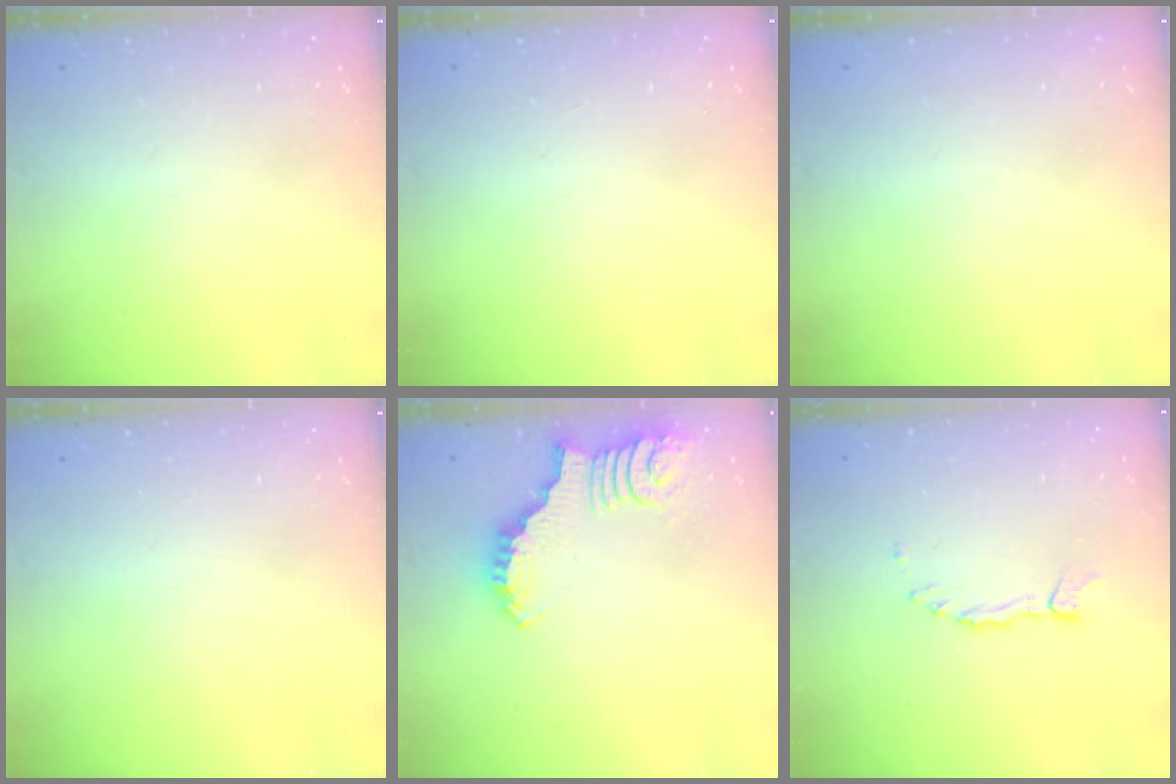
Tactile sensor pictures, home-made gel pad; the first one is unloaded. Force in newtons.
{"total": 0.0}
{"total": 0.0}
{"total": 0.0}
{"total": 2.7, "press": 2.7, "slide": 0.5}
{"total": 0.8, "press": 0.8, "slide": 0.1}